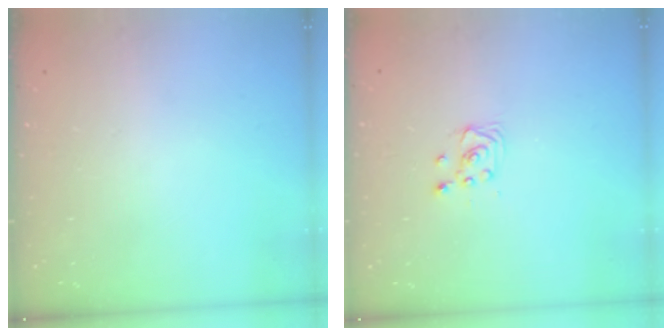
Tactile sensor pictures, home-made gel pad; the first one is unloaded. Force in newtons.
{"total": 2.9, "press": 2.9, "slide": 0.4}